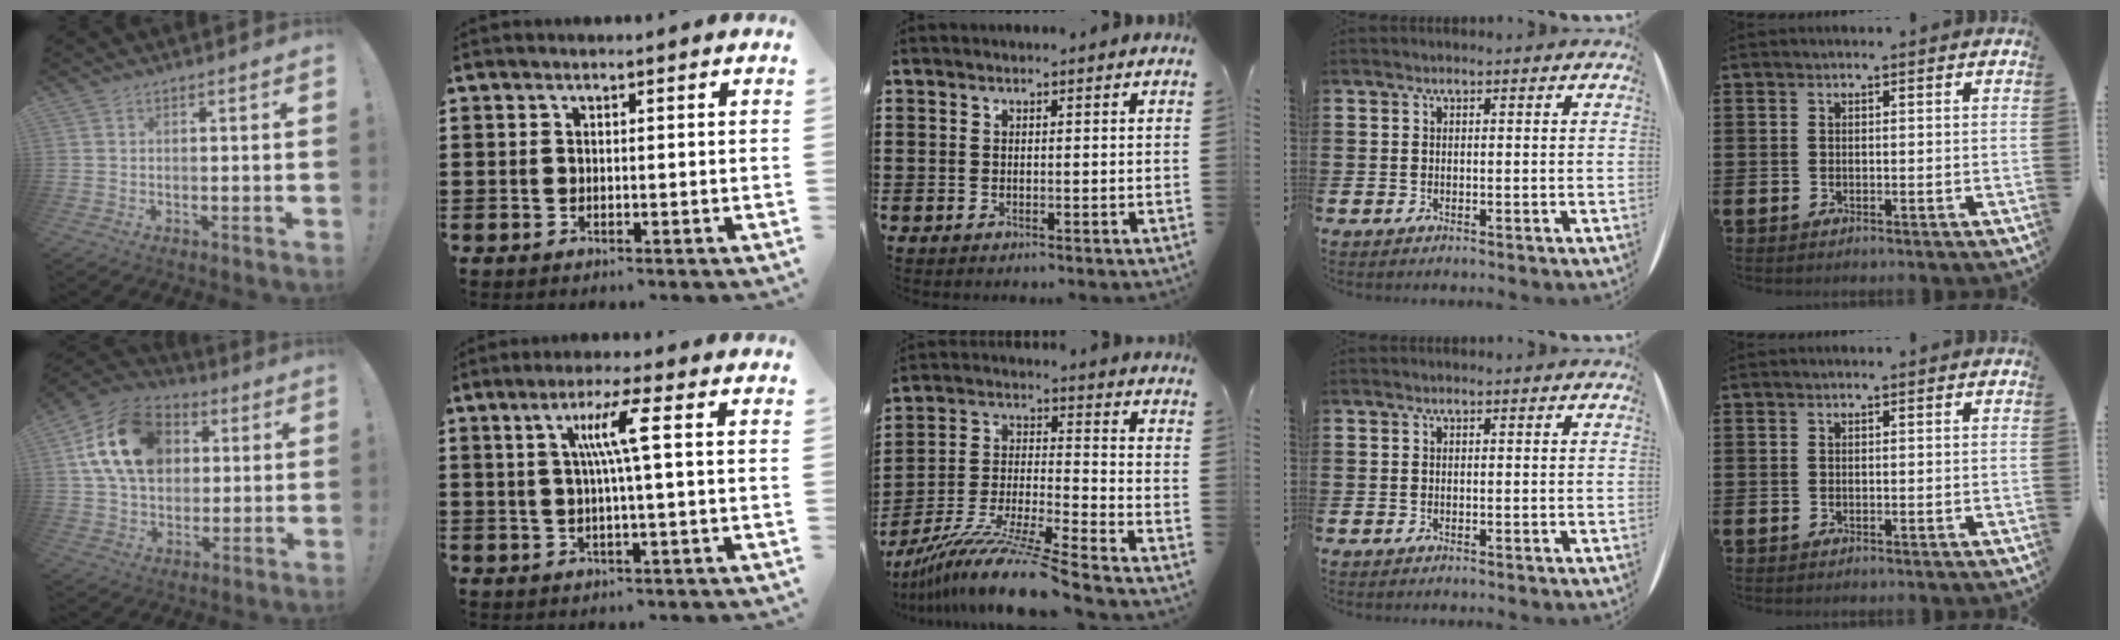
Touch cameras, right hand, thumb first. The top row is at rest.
{"thumb": {"total": 19.6, "force": [5.4, 14.3, 12.2], "torque": [-0.209, -0.002, 0.104]}, "index": {"total": 6.5, "force": [1.3, -0.5, 6.3], "torque": [-0.124, -0.001, 0.013]}, "middle": {"total": 11.9, "force": [-10.3, -0.6, 5.9], "torque": [-0.121, -0.002, -0.203]}}